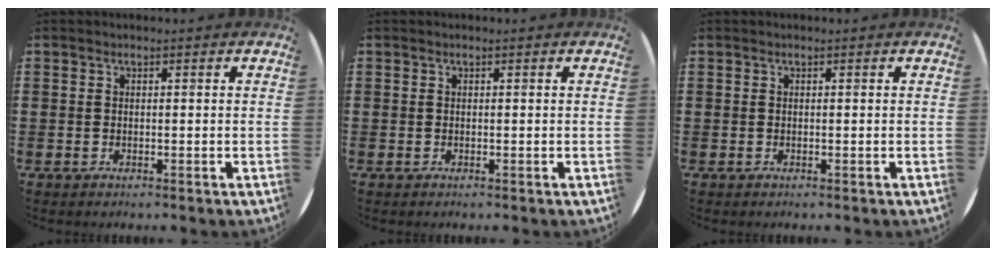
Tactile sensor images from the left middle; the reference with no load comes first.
{"total": 0.0}
{"total": 0.0}